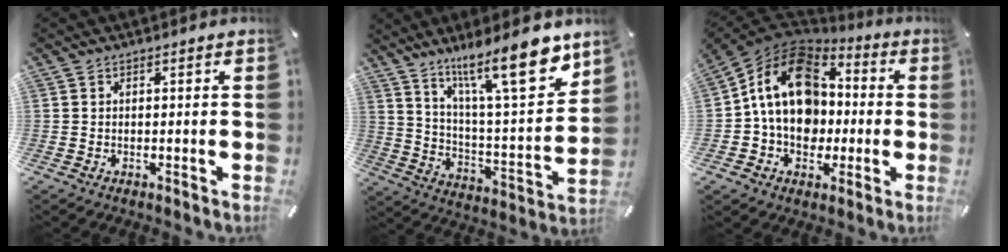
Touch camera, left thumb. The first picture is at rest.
{"total": 18.5, "force": [13.9, 3.8, 11.7], "torque": [-0.190, -0.098, 0.224]}
{"total": 18.0, "force": [0.5, 14.3, 10.8], "torque": [-0.202, 0.010, 0.013]}